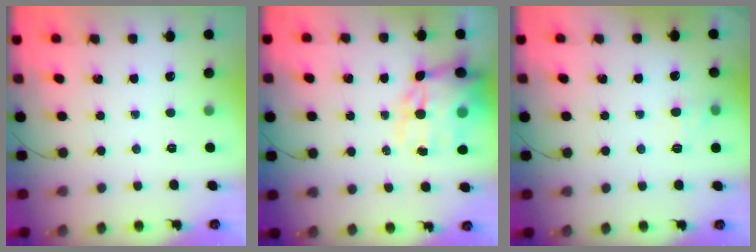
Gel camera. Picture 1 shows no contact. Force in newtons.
{"total": 15.9, "press": 15.3, "slide": 4.3}
{"total": 7.1, "press": 6.9, "slide": 1.6}